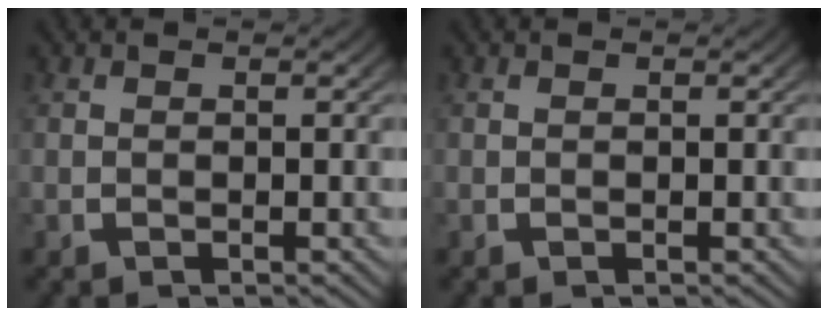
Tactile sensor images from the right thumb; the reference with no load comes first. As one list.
[{"total": 0.0}]